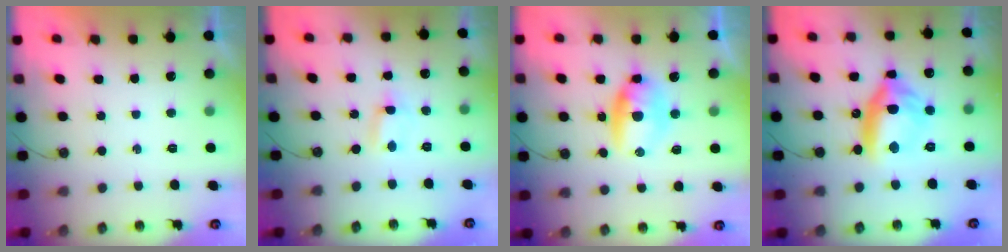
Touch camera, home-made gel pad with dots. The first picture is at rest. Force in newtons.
{"total": 0.6, "press": 0.3, "slide": 0.5}
{"total": 9.8, "press": 8.2, "slide": 5.3}
{"total": 12.4, "press": 12.3, "slide": 1.6}